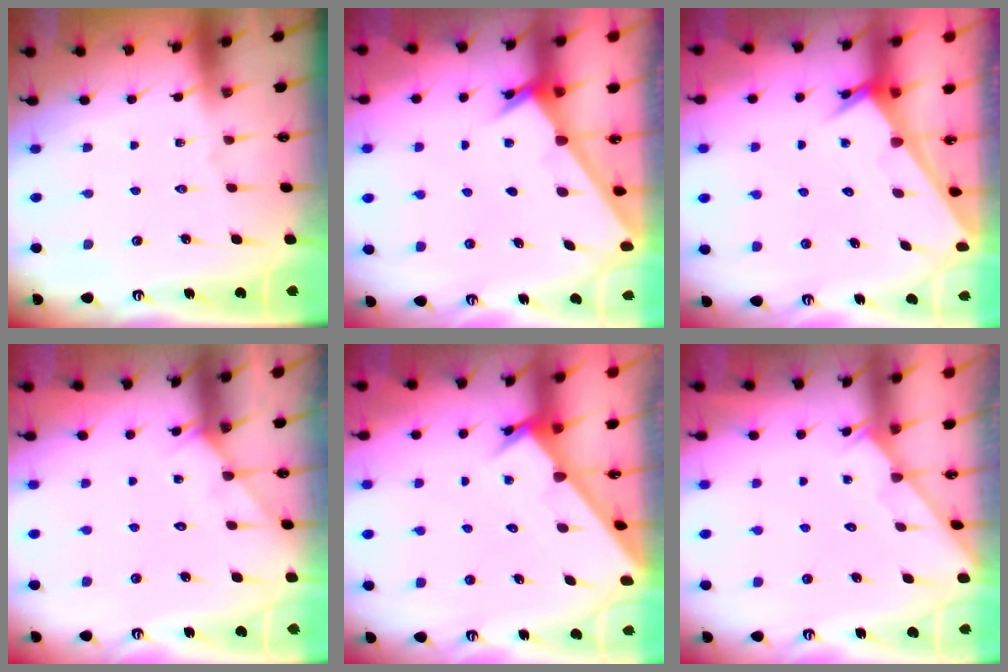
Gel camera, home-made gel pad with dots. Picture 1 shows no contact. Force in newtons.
{"total": 2.3, "press": 2.3, "slide": 0.2}
{"total": 2.5, "press": 2.5, "slide": 0.1}
{"total": 5.3, "press": 5.3, "slide": 0.3}
{"total": 2.7, "press": 2.7, "slide": 0.1}
{"total": 1.6, "press": 1.6, "slide": 0.1}